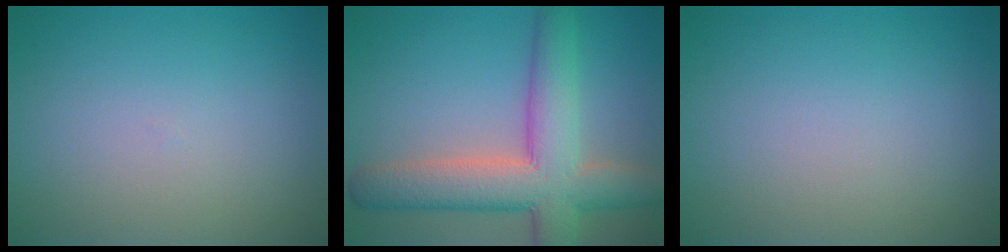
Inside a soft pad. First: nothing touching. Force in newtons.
{"total": 8.6, "press": 8.6, "slide": 0.5}
{"total": 0.0}